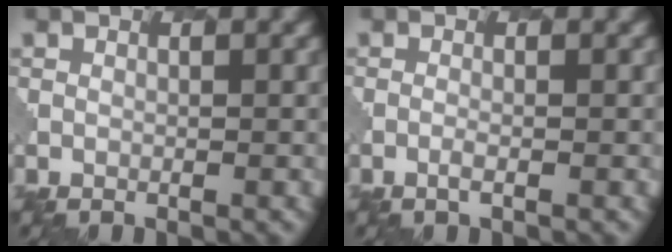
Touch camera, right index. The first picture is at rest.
{"total": 0.7, "force": [-0.1, 0.2, 0.6], "torque": [-0.010, 0.003, -0.007]}